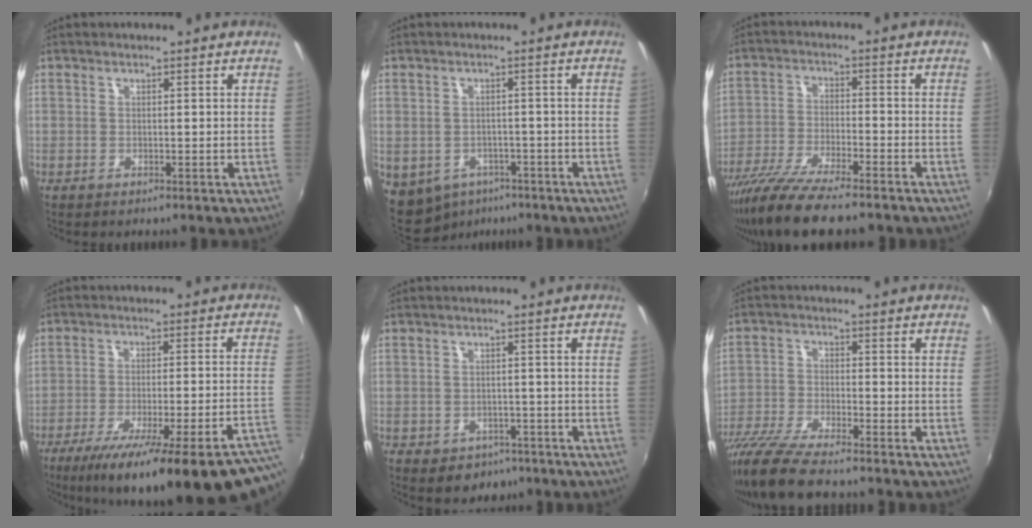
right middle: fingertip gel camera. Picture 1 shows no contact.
{"total": 8.5, "force": [-5.3, 5.9, 3.0], "torque": [-0.081, -0.022, -0.063]}
{"total": 13.2, "force": [-10.6, 1.7, 7.6], "torque": [-0.164, -0.041, -0.193]}
{"total": 28.3, "force": [-21.0, 4.2, 18.6], "torque": [-0.260, -0.056, -0.284]}
{"total": 5.3, "force": [-3.0, 4.1, 1.6], "torque": [-0.041, -0.004, -0.033]}
{"total": 10.2, "force": [-8.7, 0.8, 5.4], "torque": [-0.122, -0.029, -0.165]}